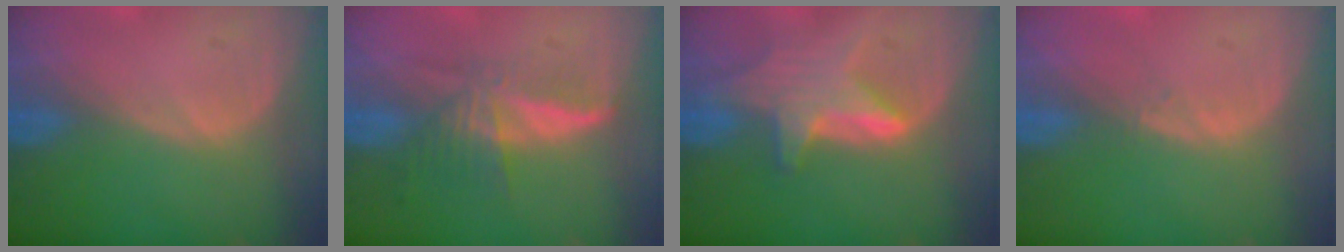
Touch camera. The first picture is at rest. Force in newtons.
{"total": 6.0, "press": 5.5, "slide": 2.4}
{"total": 6.5, "press": 6.4, "slide": 1.4}
{"total": 0.6, "press": 0.5, "slide": 0.4}